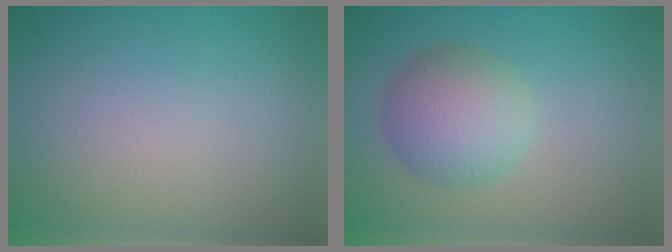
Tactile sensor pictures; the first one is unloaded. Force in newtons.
{"total": 5.1, "press": 5.1, "slide": 0.3}